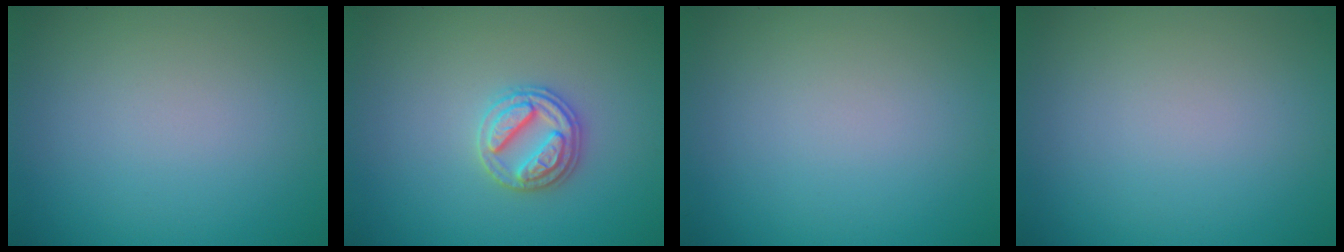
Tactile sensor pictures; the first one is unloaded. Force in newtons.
{"total": 2.8, "press": 2.8, "slide": 0.2}
{"total": 0.0}
{"total": 0.0}